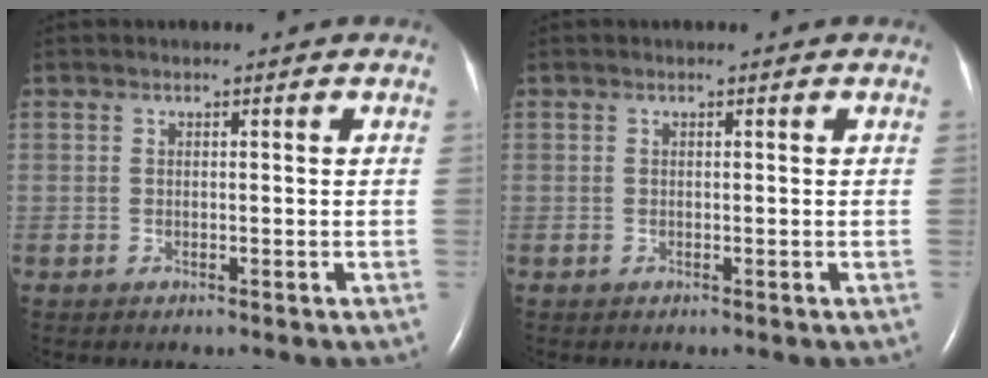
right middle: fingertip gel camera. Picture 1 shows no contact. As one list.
[{"total": 0.0}]